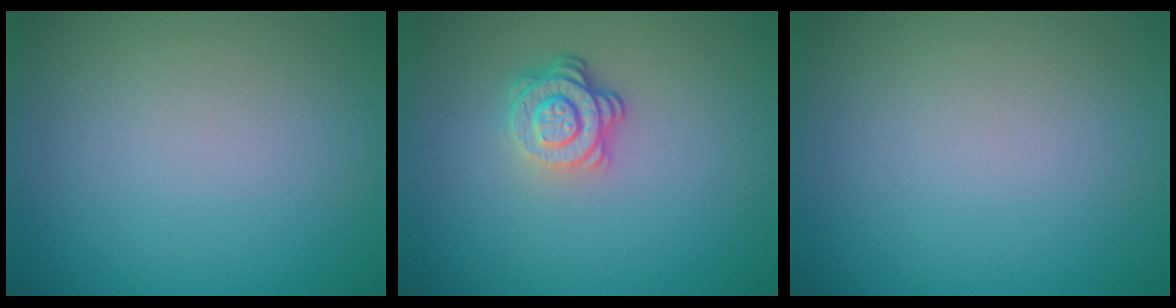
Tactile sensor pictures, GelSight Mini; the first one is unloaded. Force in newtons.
{"total": 3.7, "press": 2.7, "slide": 2.5}
{"total": 0.0}